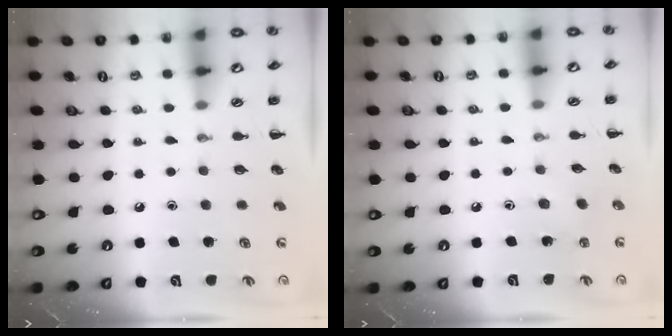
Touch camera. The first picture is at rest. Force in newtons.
{"total": 2.7, "press": 2.6, "slide": 0.8}